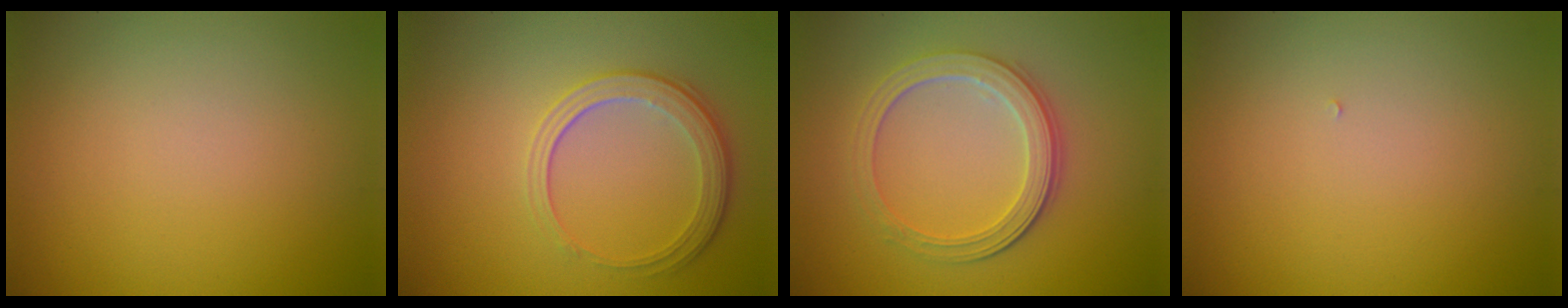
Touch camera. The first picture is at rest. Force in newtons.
{"total": 3.2, "press": 2.6, "slide": 1.9}
{"total": 3.9, "press": 3.3, "slide": 2.0}
{"total": 0.0}